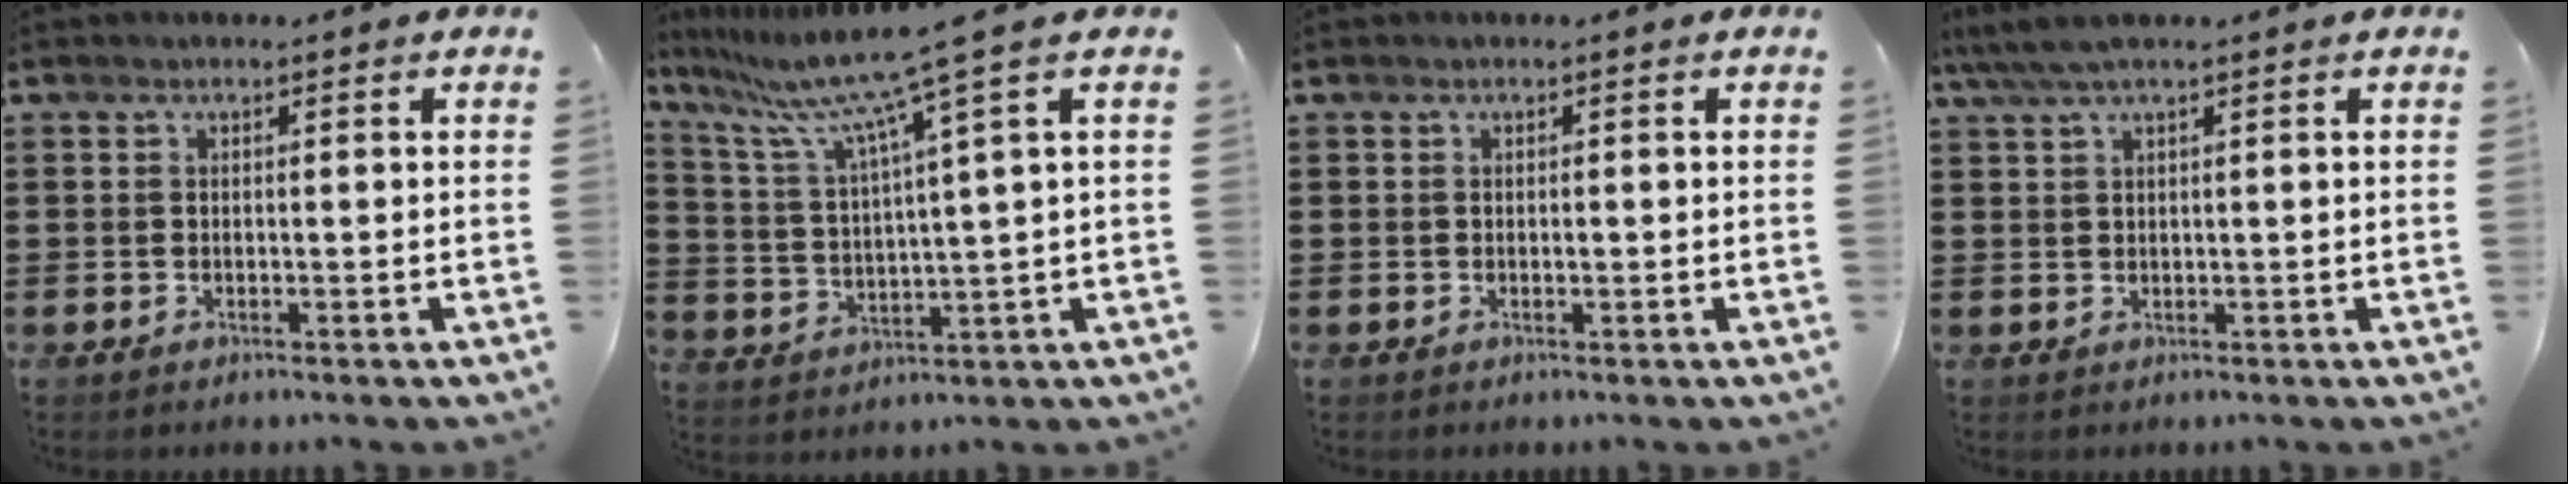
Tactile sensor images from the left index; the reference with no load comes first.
{"total": 10.0, "force": [6.9, -1.3, 7.2], "torque": [-0.164, -0.035, 0.107]}
{"total": 0.6, "force": [0.1, 0.2, 0.6], "torque": [-0.012, -0.002, 0.002]}
{"total": 3.1, "force": [1.7, 0.3, 2.5], "torque": [-0.050, 0.003, 0.031]}